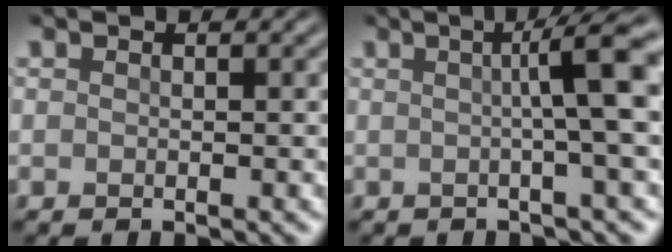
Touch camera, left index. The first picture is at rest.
{"total": 7.5, "force": [1.1, 1.0, 7.3], "torque": [-0.091, 0.011, 0.011]}